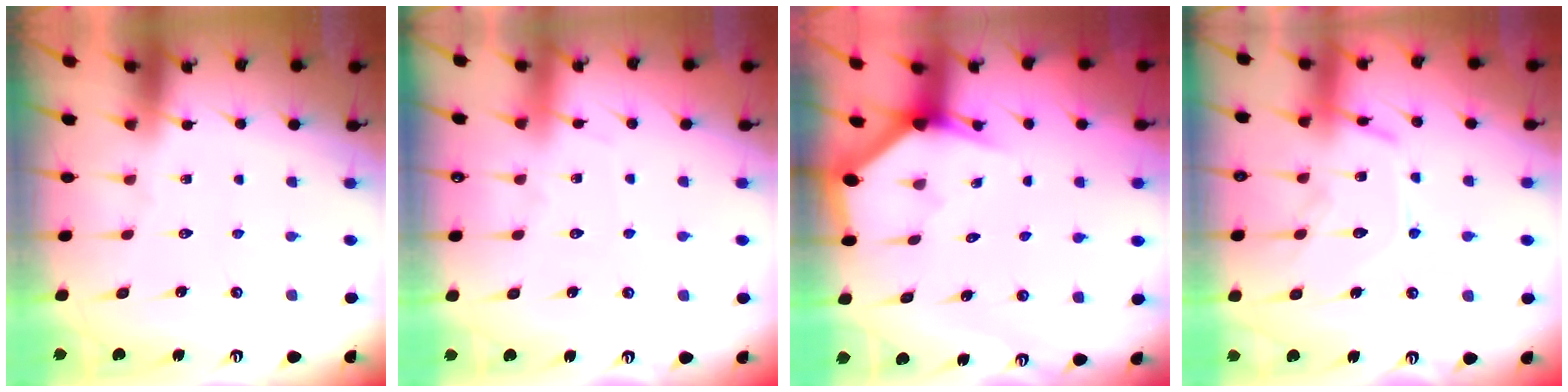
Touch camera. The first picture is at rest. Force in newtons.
{"total": 3.9, "press": 3.9, "slide": 0.5}
{"total": 2.6, "press": 2.6, "slide": 0.1}
{"total": 14.3, "press": 14.2, "slide": 1.2}